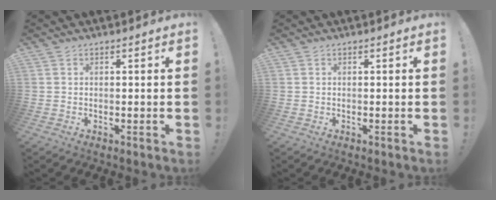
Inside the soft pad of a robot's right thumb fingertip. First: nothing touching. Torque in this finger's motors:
{"motor_torque": [0.00, 0.00, 0.03, 0.03, 0.00]}